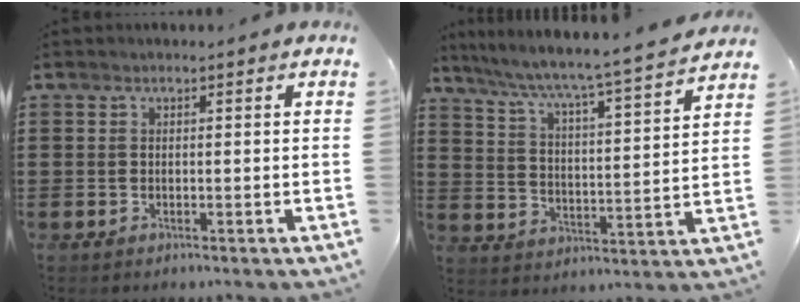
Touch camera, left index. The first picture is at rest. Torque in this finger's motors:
{"motor_torque": [2.14, 0.00, 0.43, 0.20]}